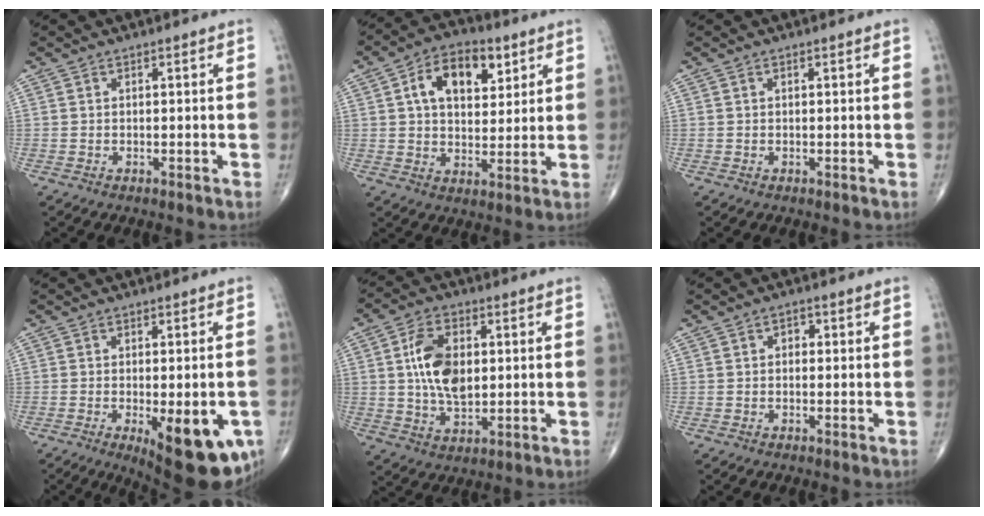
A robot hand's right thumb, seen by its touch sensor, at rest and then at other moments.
{"total": 12.7, "force": [4.6, 7.7, 9.0], "torque": [-0.115, -0.003, 0.073]}
{"total": 0.0}
{"total": 15.8, "force": [-5.4, 5.8, 13.6], "torque": [-0.134, -0.008, -0.056]}
{"total": 11.3, "force": [1.7, 6.7, 9.0], "torque": [-0.152, -0.003, 0.033]}
{"total": 1.7, "force": [0.2, 1.3, 1.1], "torque": [-0.005, 0.006, -0.001]}